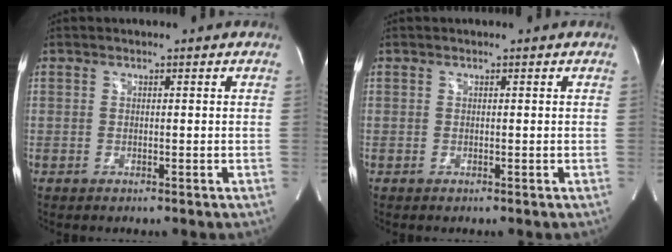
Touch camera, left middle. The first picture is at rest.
{"total": 0.0}